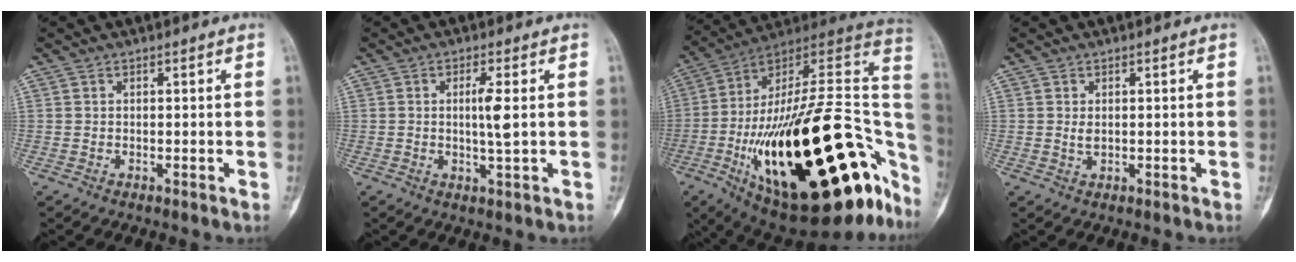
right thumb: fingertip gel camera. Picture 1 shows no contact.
{"total": 4.3, "force": [0.4, 0.5, 4.3], "torque": [-0.084, -0.007, 0.006]}
{"total": 47.4, "force": [-13.5, 18.9, 41.3], "torque": [-0.568, 0.063, -0.209]}
{"total": 1.3, "force": [0.2, 0.7, 1.0], "torque": [-0.015, -0.004, 0.007]}